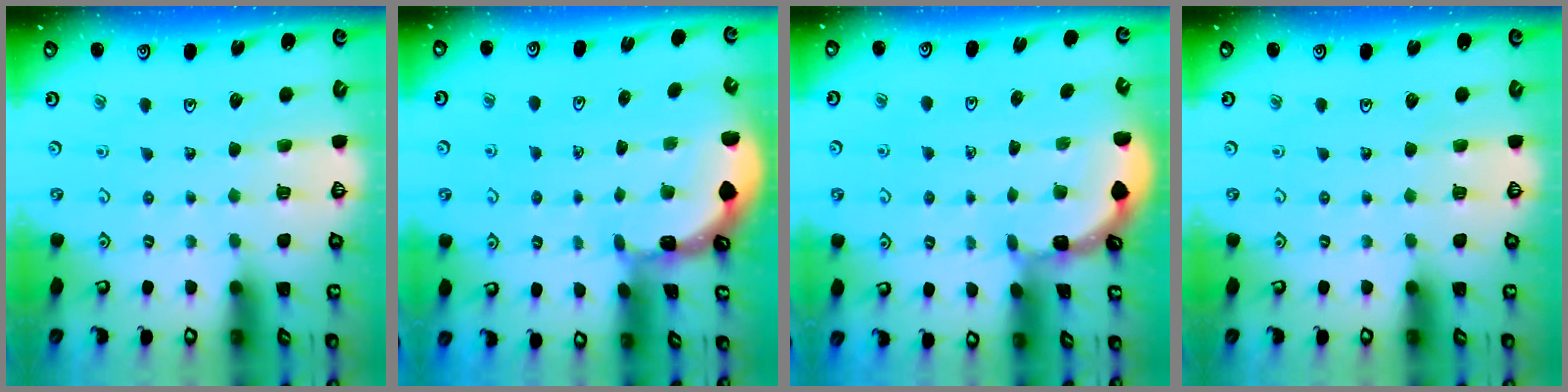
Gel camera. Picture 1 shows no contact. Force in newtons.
{"total": 1.0, "press": 1.0, "slide": 0.2}
{"total": 1.3, "press": 1.3, "slide": 0.1}
{"total": 0.0}